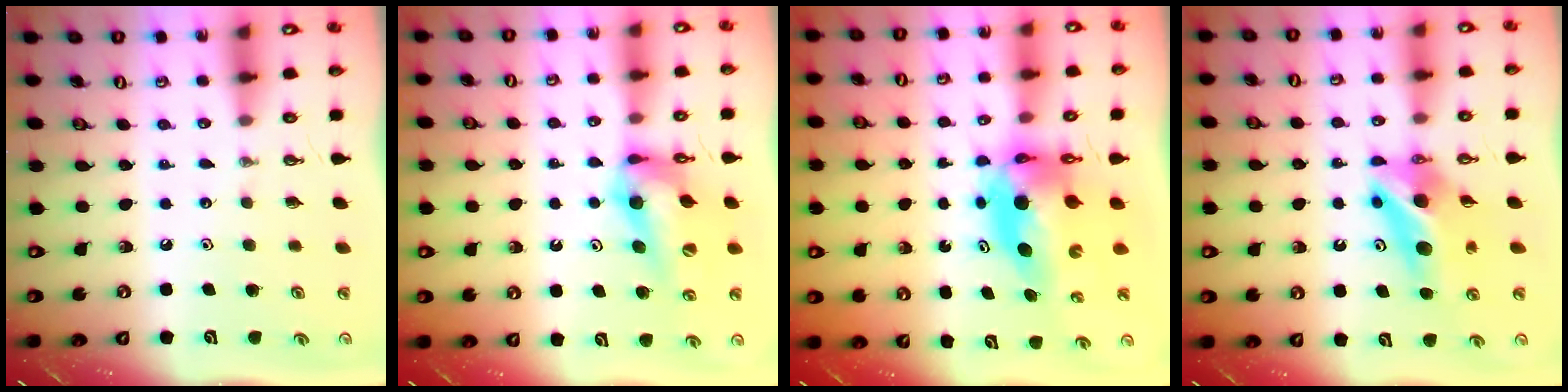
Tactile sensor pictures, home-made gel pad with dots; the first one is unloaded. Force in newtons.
{"total": 13.3, "press": 13.2, "slide": 1.5}
{"total": 8.9, "press": 8.9, "slide": 1.0}
{"total": 11.0, "press": 10.9, "slide": 1.3}